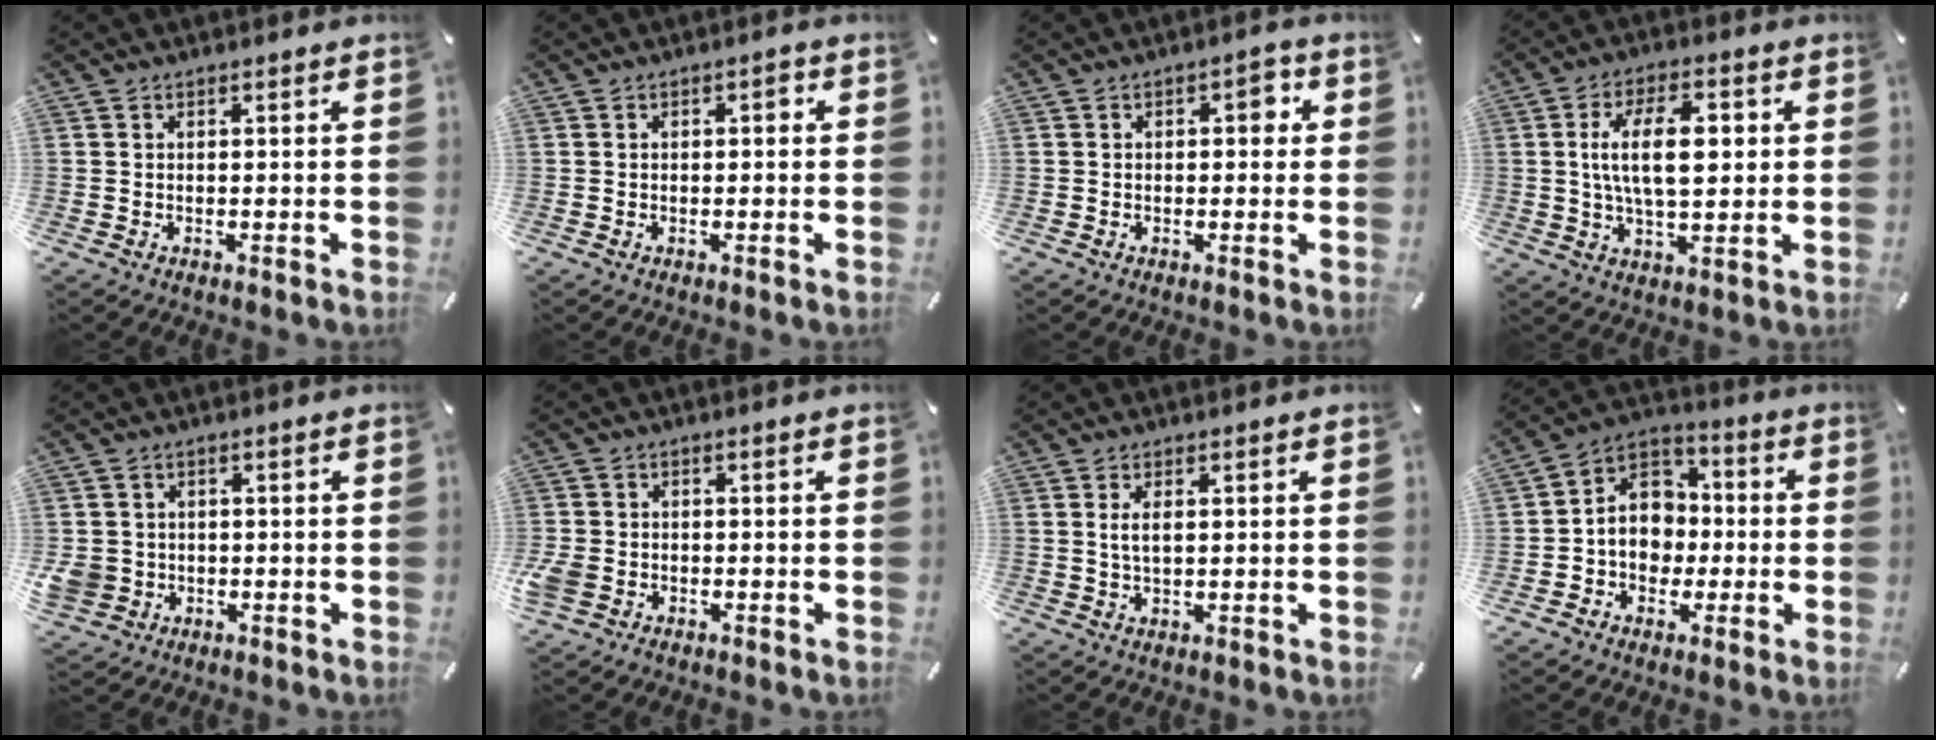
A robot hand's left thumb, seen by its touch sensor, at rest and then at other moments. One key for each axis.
{"total": 1.5, "fx": 0.0, "fy": 0.9, "fz": 1.2, "tx": -0.017, "ty": 0.005, "tz": -0.004}
{"total": 3.5, "fx": 0.3, "fy": 2.1, "fz": 2.7, "tx": -0.023, "ty": 0.001, "tz": -0.006}
{"total": 12.6, "fx": 1.9, "fy": 6.1, "fz": 10.9, "tx": -0.208, "ty": -0.001, "tz": 0.023}
{"total": 5.0, "fx": -0.8, "fy": 4.7, "fz": 1.3, "tx": -0.033, "ty": 0.004, "tz": -0.015}
{"total": 4.1, "fx": -1.5, "fy": 3.4, "fz": 1.8, "tx": -0.042, "ty": 0.004, "tz": -0.029}
{"total": 2.9, "fx": 0.6, "fy": 1.3, "fz": 2.6, "tx": -0.060, "ty": 0.001, "tz": 0.006}
{"total": 10.4, "fx": -2.0, "fy": 9.3, "fz": 4.1, "tx": -0.085, "ty": 0.016, "tz": -0.037}